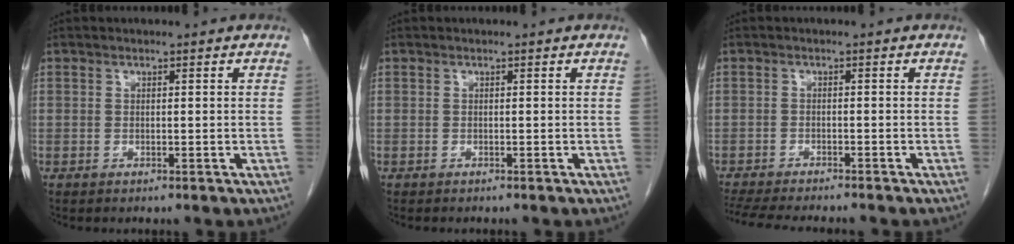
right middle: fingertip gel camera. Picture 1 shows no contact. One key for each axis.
{"total": 0.6, "fx": -0.5, "fy": 0.2, "fz": 0.2, "tx": -0.007, "ty": -0.001, "tz": -0.005}
{"total": 10.8, "fx": -9.6, "fy": 1.2, "fz": 4.8, "tx": -0.073, "ty": -0.014, "tz": -0.138}